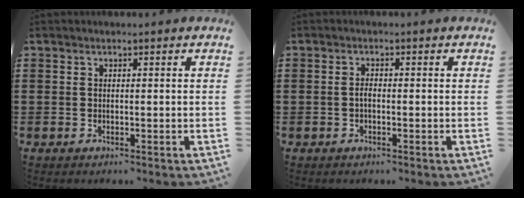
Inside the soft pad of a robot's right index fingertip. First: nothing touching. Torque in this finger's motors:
{"motor_torque": [1.60, 0.26, 0.17, 0.05]}